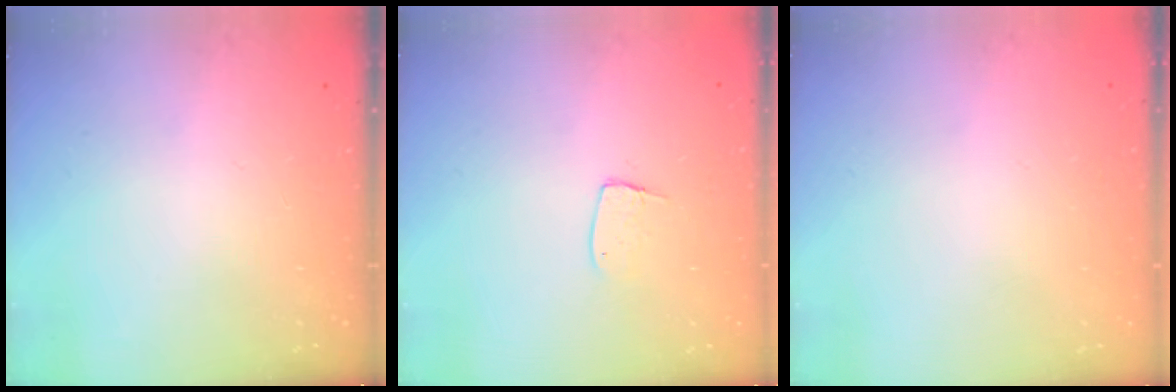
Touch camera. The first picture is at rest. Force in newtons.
{"total": 5.2, "press": 5.2, "slide": 0.3}
{"total": 0.0}